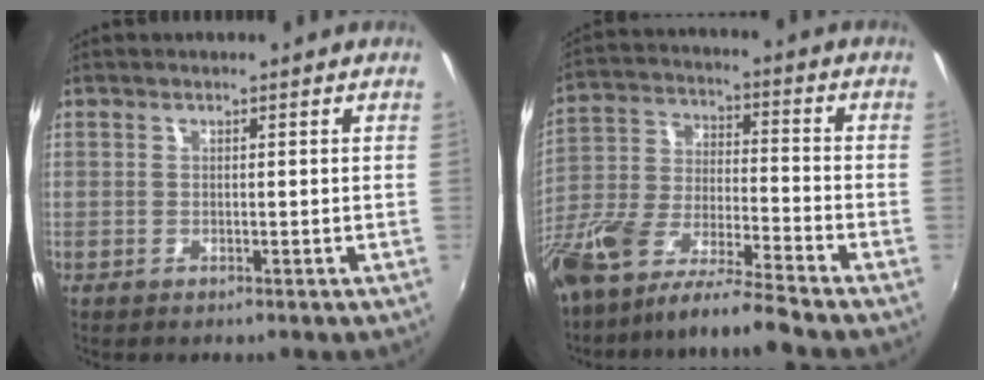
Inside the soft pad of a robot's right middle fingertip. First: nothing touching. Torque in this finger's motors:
{"motor_torque": [1.07, -1.07, 0.50, 0.21]}